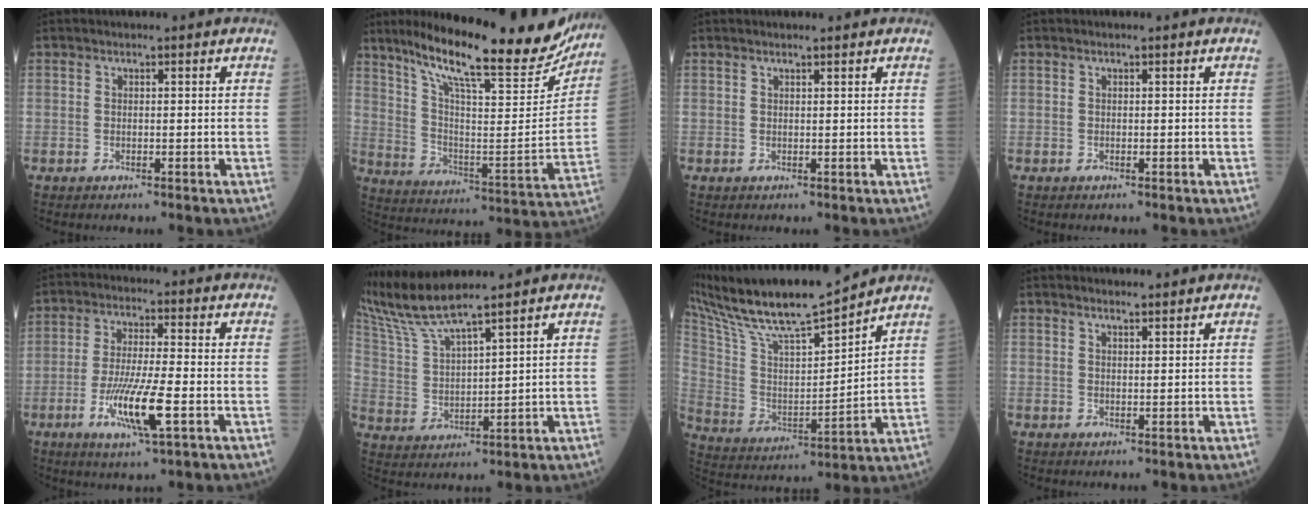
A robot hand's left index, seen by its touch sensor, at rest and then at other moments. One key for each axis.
{"total": 25.4, "fx": 21.0, "fy": 3.6, "fz": 13.8, "tx": -0.228, "ty": -0.037, "tz": 0.300}
{"total": 1.2, "fx": 1.1, "fy": -0.1, "fz": 0.5, "tx": -0.007, "ty": 0.007, "tz": 0.019}
{"total": 0.0}
{"total": 9.1, "fx": -3.2, "fy": 0.6, "fz": 8.5, "tx": -0.167, "ty": -0.020, "tz": -0.062}
{"total": 9.3, "fx": 8.4, "fy": -1.1, "fz": 3.8, "tx": -0.096, "ty": 0.005, "tz": 0.175}
{"total": 18.4, "fx": 16.4, "fy": 0.9, "fz": 8.2, "tx": -0.167, "ty": 0.001, "tz": 0.297}
{"total": 3.1, "fx": 3.0, "fy": 0.1, "fz": 0.8, "tx": -0.013, "ty": 0.008, "tz": 0.039}